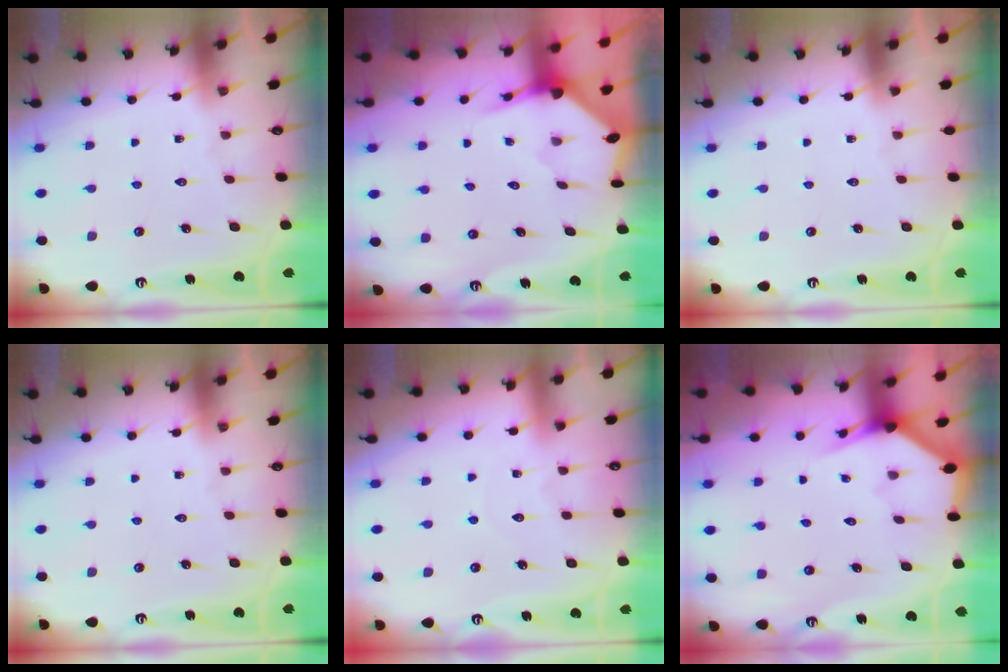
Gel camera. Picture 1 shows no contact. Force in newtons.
{"total": 3.3, "press": 3.3, "slide": 0.3}
{"total": 0.0}
{"total": 0.0}
{"total": 3.3, "press": 3.3, "slide": 0.2}
{"total": 3.1, "press": 3.1, "slide": 0.1}